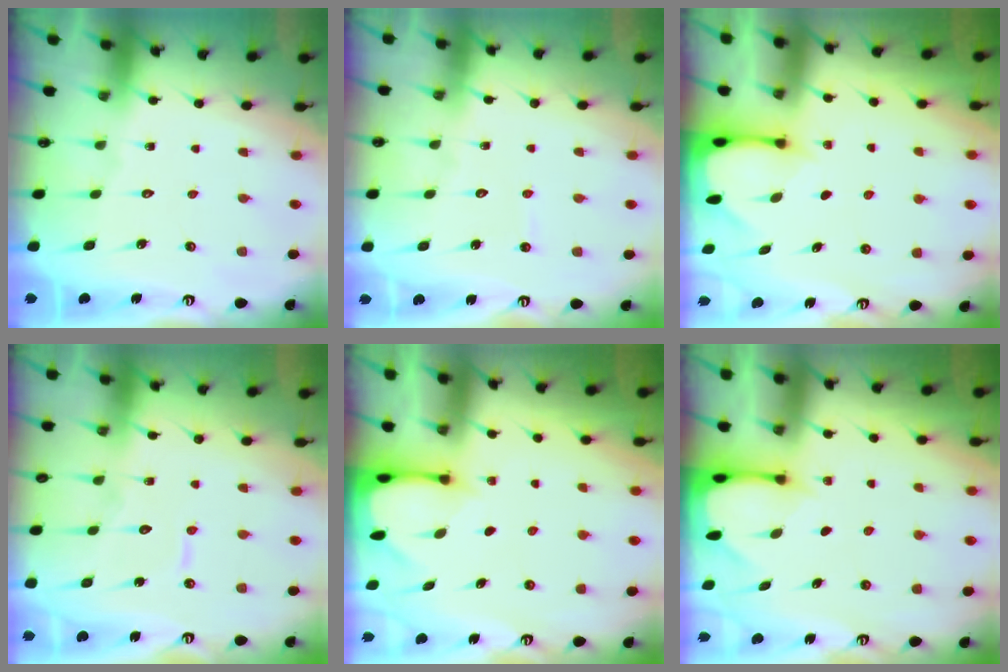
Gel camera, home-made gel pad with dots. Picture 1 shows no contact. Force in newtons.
{"total": 2.4, "press": 2.4, "slide": 0.3}
{"total": 2.6, "press": 2.5, "slide": 0.3}
{"total": 6.2, "press": 6.2, "slide": 0.6}
{"total": 2.4, "press": 2.4, "slide": 0.3}
{"total": 2.6, "press": 2.5, "slide": 0.3}